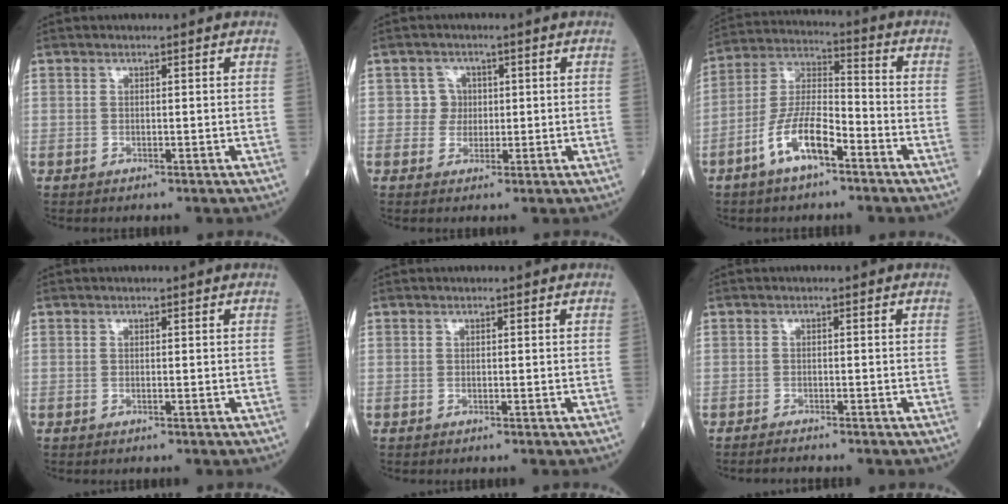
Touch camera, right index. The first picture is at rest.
{"total": 2.6, "force": [0.2, 2.5, -0.1], "torque": [0.013, 0.006, -0.002]}
{"total": 10.1, "force": [-5.3, 2.9, 8.1], "torque": [-0.173, 0.007, -0.102]}
{"total": 0.0}
{"total": 0.0}
{"total": 1.4, "force": [-1.3, -0.1, 0.2], "torque": [-0.010, -0.005, -0.022]}